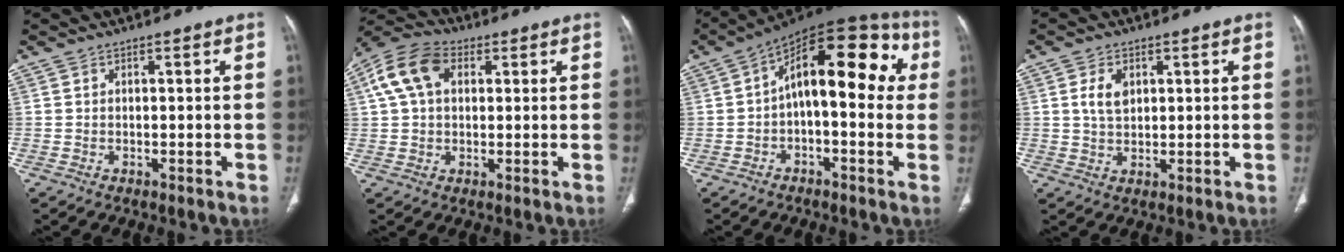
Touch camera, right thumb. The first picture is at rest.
{"total": 10.8, "force": [3.1, 7.2, 7.4], "torque": [-0.142, 0.024, 0.048]}
{"total": 18.4, "force": [2.3, 8.8, 16.0], "torque": [-0.185, 0.053, 0.022]}
{"total": 4.4, "force": [1.3, 2.8, 3.1], "torque": [-0.050, -0.004, 0.029]}